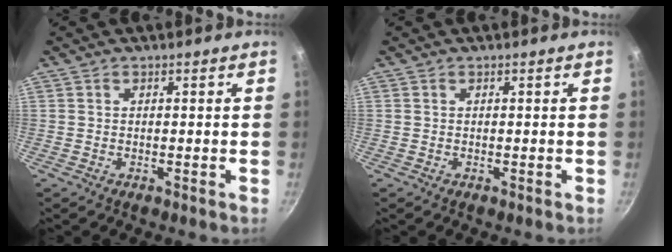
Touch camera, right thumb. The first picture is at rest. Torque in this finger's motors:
{"motor_torque": [0.00, 0.00, 0.01, -0.01, 0.00]}